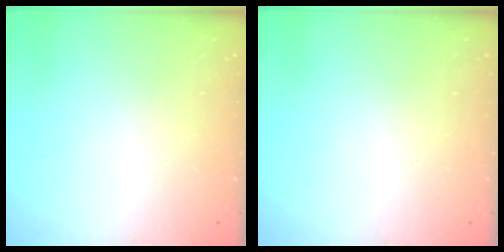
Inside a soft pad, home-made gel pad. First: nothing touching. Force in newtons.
{"total": 0.0}